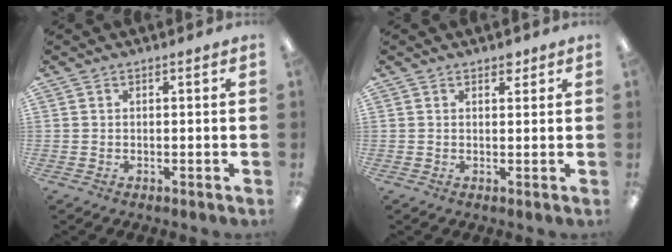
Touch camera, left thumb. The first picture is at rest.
{"total": 2.0, "force": [1.5, 1.0, 0.8], "torque": [-0.002, -0.005, 0.023]}